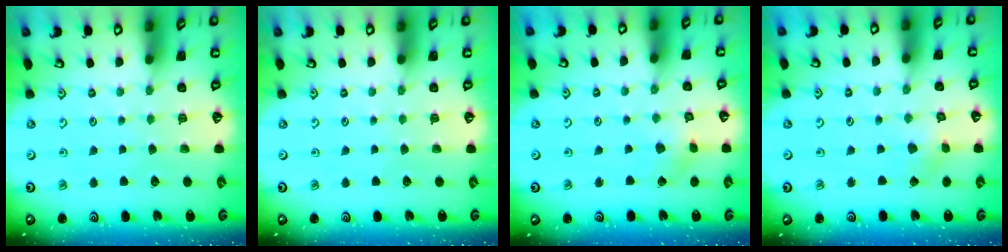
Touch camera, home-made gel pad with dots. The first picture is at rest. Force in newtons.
{"total": 0.0}
{"total": 2.8, "press": 2.8, "slide": 0.3}
{"total": 2.1, "press": 2.1, "slide": 0.2}